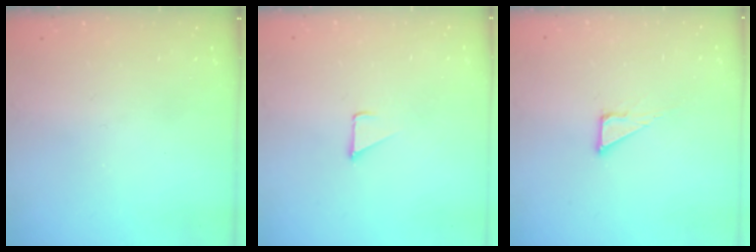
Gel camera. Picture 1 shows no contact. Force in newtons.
{"total": 2.3, "press": 2.3, "slide": 0.2}
{"total": 3.3, "press": 3.3, "slide": 0.2}